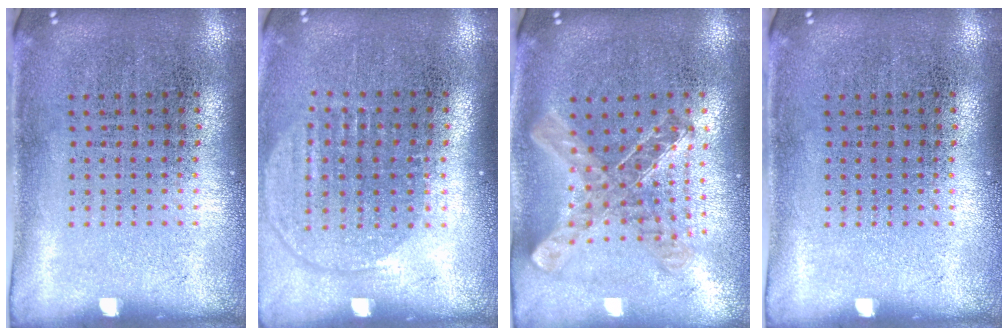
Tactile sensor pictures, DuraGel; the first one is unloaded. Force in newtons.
{"total": 1.5, "press": 1.3, "slide": 0.7}
{"total": 1.1, "press": 1.1, "slide": 0.2}
{"total": 0.0}